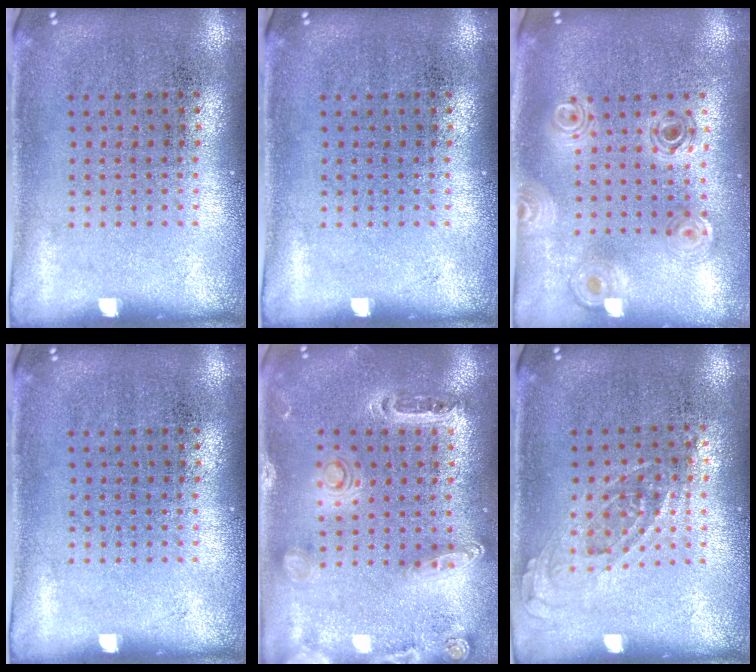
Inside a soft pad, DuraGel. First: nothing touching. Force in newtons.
{"total": 0.0}
{"total": 0.9, "press": 0.9, "slide": 0.2}
{"total": 0.0}
{"total": 1.4, "press": 1.4, "slide": 0.3}
{"total": 0.8, "press": 0.7, "slide": 0.3}